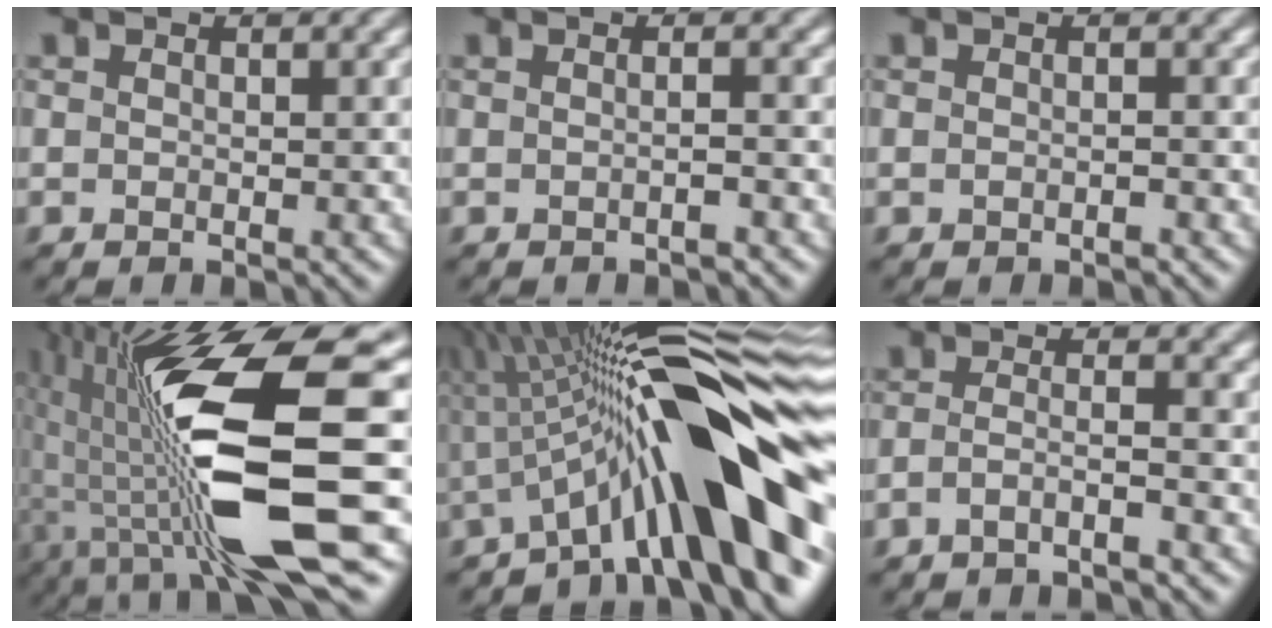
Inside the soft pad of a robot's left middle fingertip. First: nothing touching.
{"total": 1.3, "force": [-0.3, 0.4, 1.2], "torque": [-0.012, 0.001, -0.011]}
{"total": 0.6, "force": [-0.3, 0.3, 0.5], "torque": [-0.008, -0.001, -0.005]}
{"total": 14.5, "force": [-1.0, 3.9, 14.0], "torque": [-0.253, -0.008, -0.011]}
{"total": 14.6, "force": [-2.0, 3.2, 14.1], "torque": [-0.191, 0.029, -0.032]}
{"total": 2.1, "force": [-1.4, 0.4, 1.6], "torque": [-0.022, 0.000, -0.036]}